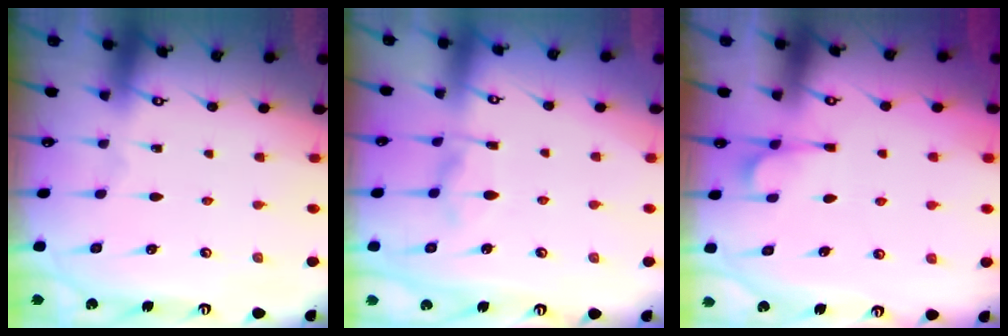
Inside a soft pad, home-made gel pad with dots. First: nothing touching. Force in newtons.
{"total": 6.7, "press": 6.6, "slide": 1.1}
{"total": 1.8, "press": 1.4, "slide": 1.1}